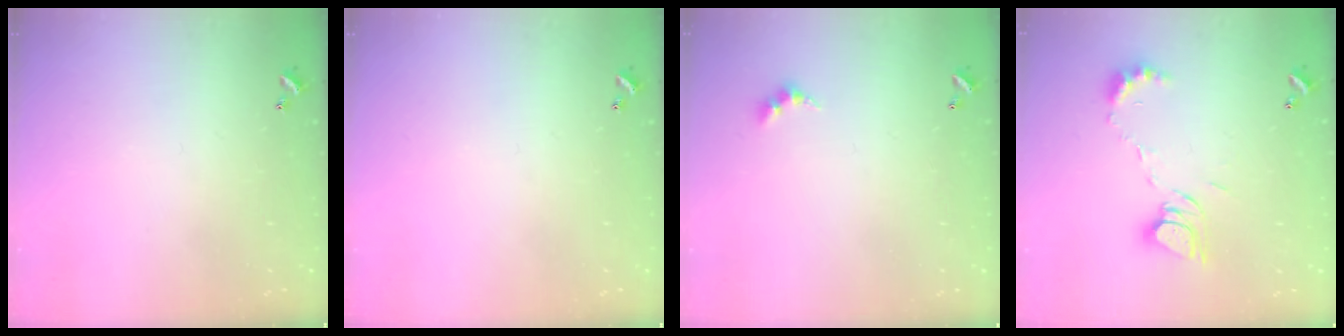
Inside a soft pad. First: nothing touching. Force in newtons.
{"total": 0.0}
{"total": 3.0, "press": 2.9, "slide": 0.5}
{"total": 8.2, "press": 8.1, "slide": 0.8}